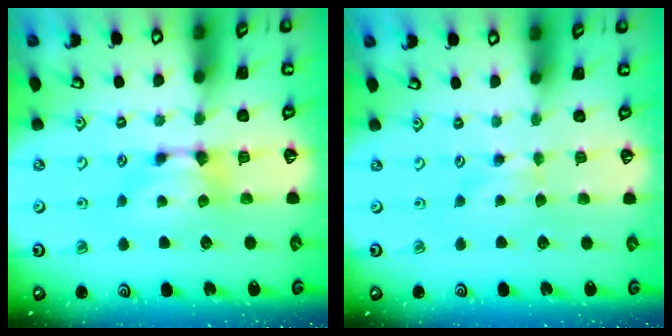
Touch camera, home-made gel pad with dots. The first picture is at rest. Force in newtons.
{"total": 2.4, "press": 2.4, "slide": 0.4}